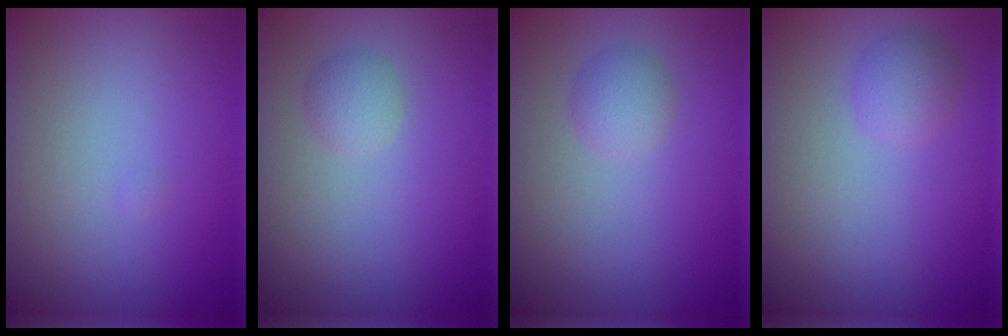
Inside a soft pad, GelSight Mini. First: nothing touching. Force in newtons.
{"total": 1.4, "press": 1.4, "slide": 0.1}
{"total": 1.8, "press": 1.8, "slide": 0.1}
{"total": 1.8, "press": 1.8, "slide": 0.1}